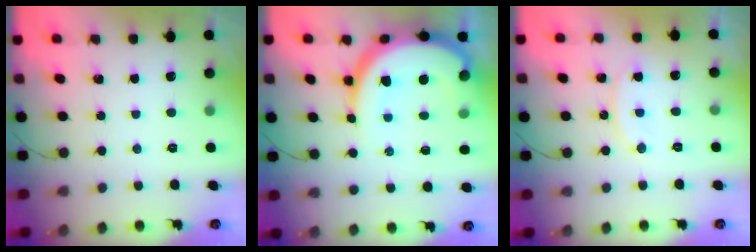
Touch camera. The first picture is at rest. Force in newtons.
{"total": 16.4, "press": 16.4, "slide": 1.5}
{"total": 9.1, "press": 9.1, "slide": 0.1}